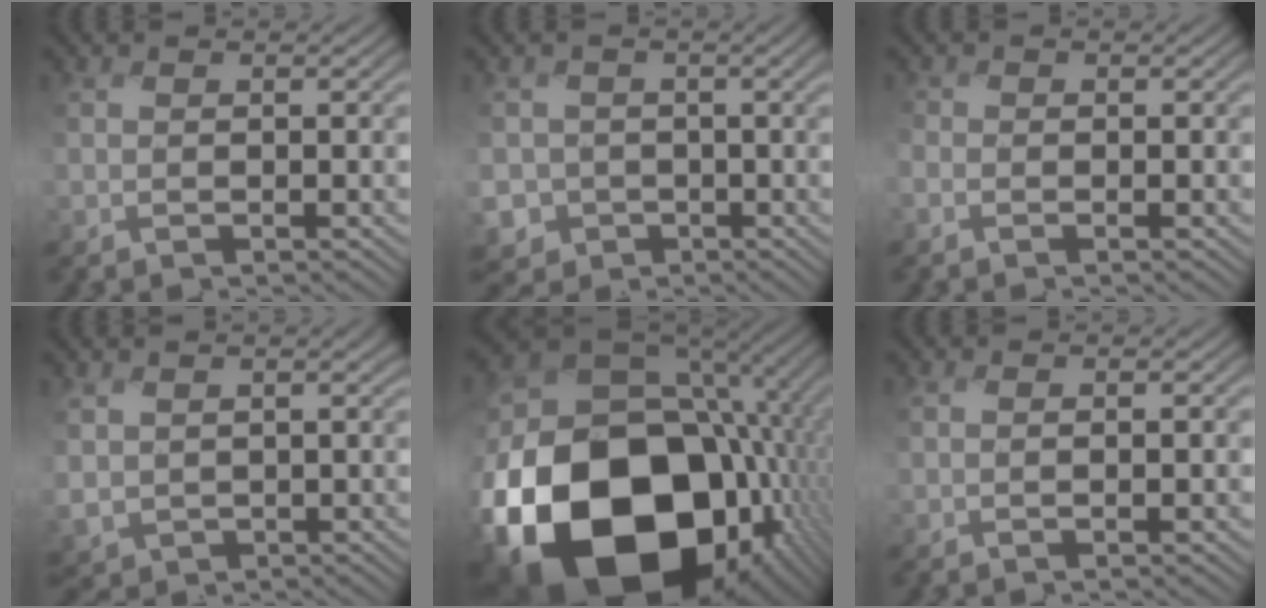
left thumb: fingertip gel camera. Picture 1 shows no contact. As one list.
[{"total": 4.4, "force": [-1.8, 4.0, -0.7], "torque": [-0.006, -0.019, -0.055]}, {"total": 1.1, "force": [-0.8, 0.8, -0.1], "torque": [0.000, -0.003, -0.018]}, {"total": 2.5, "force": [1.0, 2.1, 0.8], "torque": [-0.047, -0.015, 0.017]}, {"total": 24.5, "force": [-9.0, 18.0, 14.0], "torque": [-0.278, -0.059, -0.183]}, {"total": 0.8, "force": [0.0, -0.1, 0.8], "torque": [-0.017, 0.002, -0.001]}]